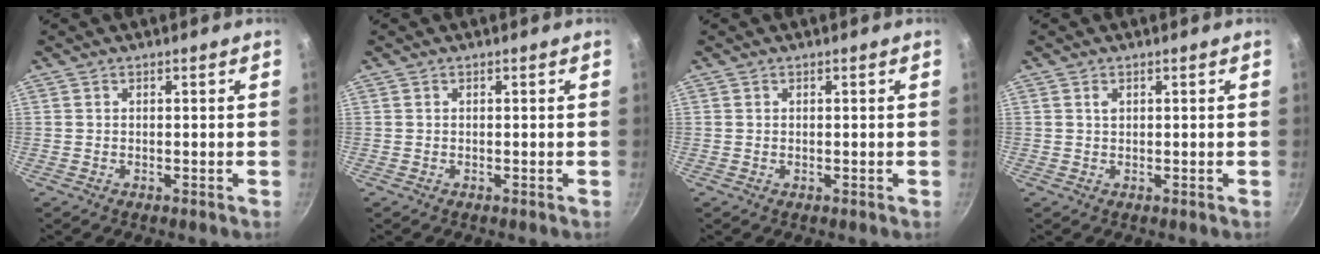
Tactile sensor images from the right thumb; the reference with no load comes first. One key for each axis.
{"total": 0.0}
{"total": 0.0}
{"total": 1.1, "fx": 0.4, "fy": 0.8, "fz": 0.6, "tx": -0.006, "ty": 0.000, "tz": 0.007}